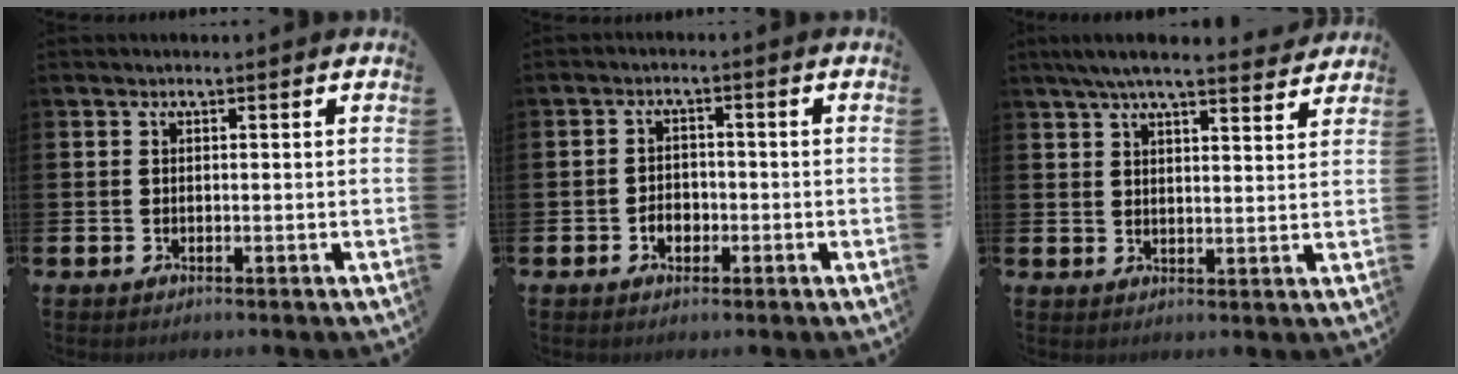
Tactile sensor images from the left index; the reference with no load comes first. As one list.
[{"total": 2.4, "force": [-0.9, 1.8, 1.2], "torque": [-0.017, 0.000, -0.022]}, {"total": 6.4, "force": [5.9, 0.8, 2.3], "torque": [-0.054, -0.024, 0.104]}]